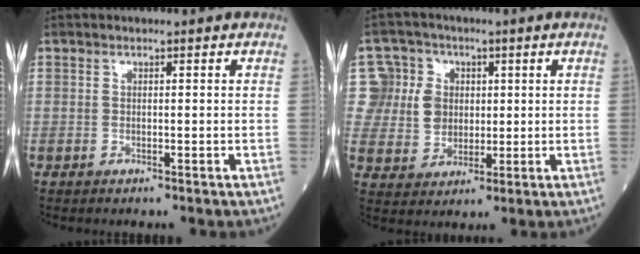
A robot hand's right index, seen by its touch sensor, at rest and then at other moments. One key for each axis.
{"total": 10.0, "fx": 2.7, "fy": 9.5, "fz": 1.8, "tx": -0.042, "ty": 0.036, "tz": 0.057}